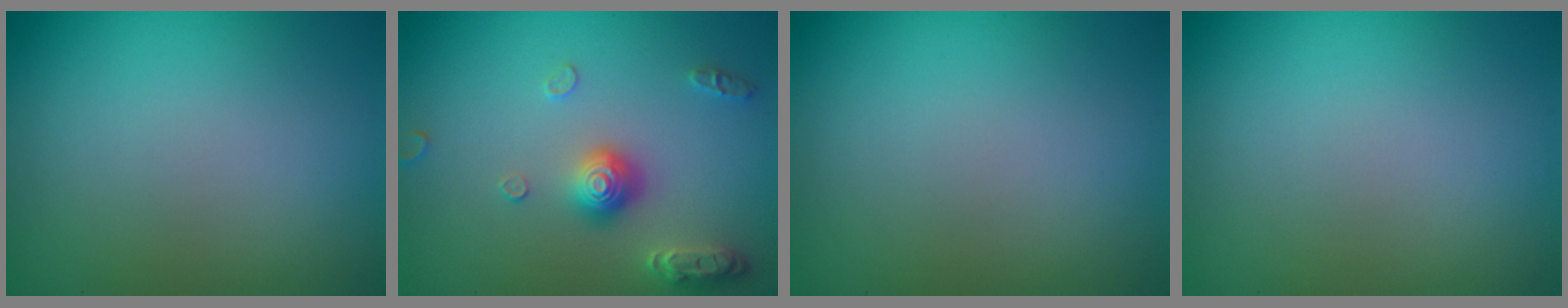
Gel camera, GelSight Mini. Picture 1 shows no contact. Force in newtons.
{"total": 3.0, "press": 2.9, "slide": 0.7}
{"total": 0.0}
{"total": 0.0}